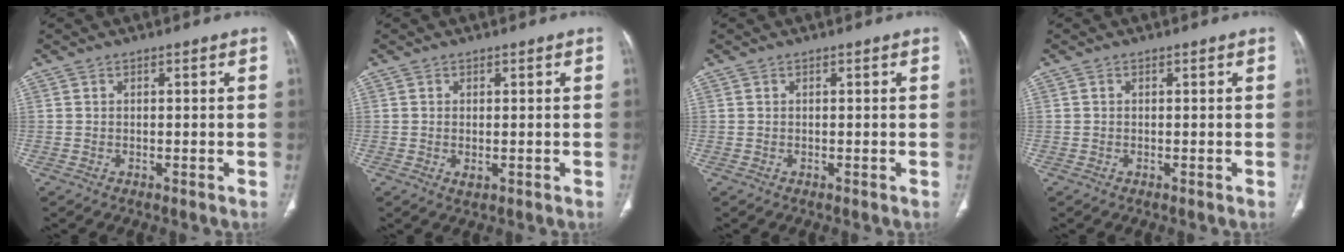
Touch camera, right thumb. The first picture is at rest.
{"total": 1.1, "force": [-0.2, 0.6, 0.9], "torque": [-0.020, -0.006, 0.001]}
{"total": 0.0}
{"total": 0.0}